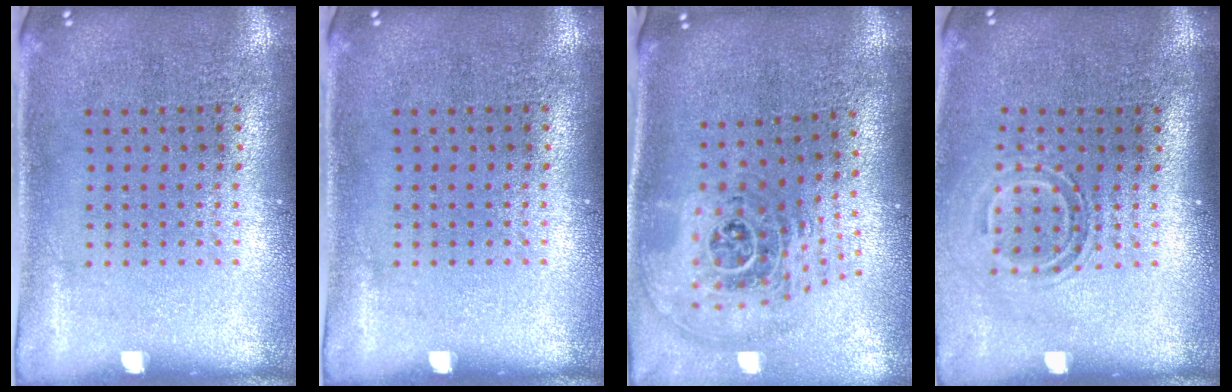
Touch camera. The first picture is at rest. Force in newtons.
{"total": 0.0}
{"total": 2.0, "press": 1.5, "slide": 1.3}
{"total": 1.6, "press": 1.1, "slide": 1.2}